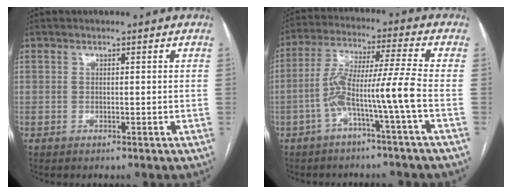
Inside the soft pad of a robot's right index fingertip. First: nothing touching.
{"total": 9.3, "force": [-3.5, -1.4, 8.6], "torque": [-0.173, 0.026, -0.064]}